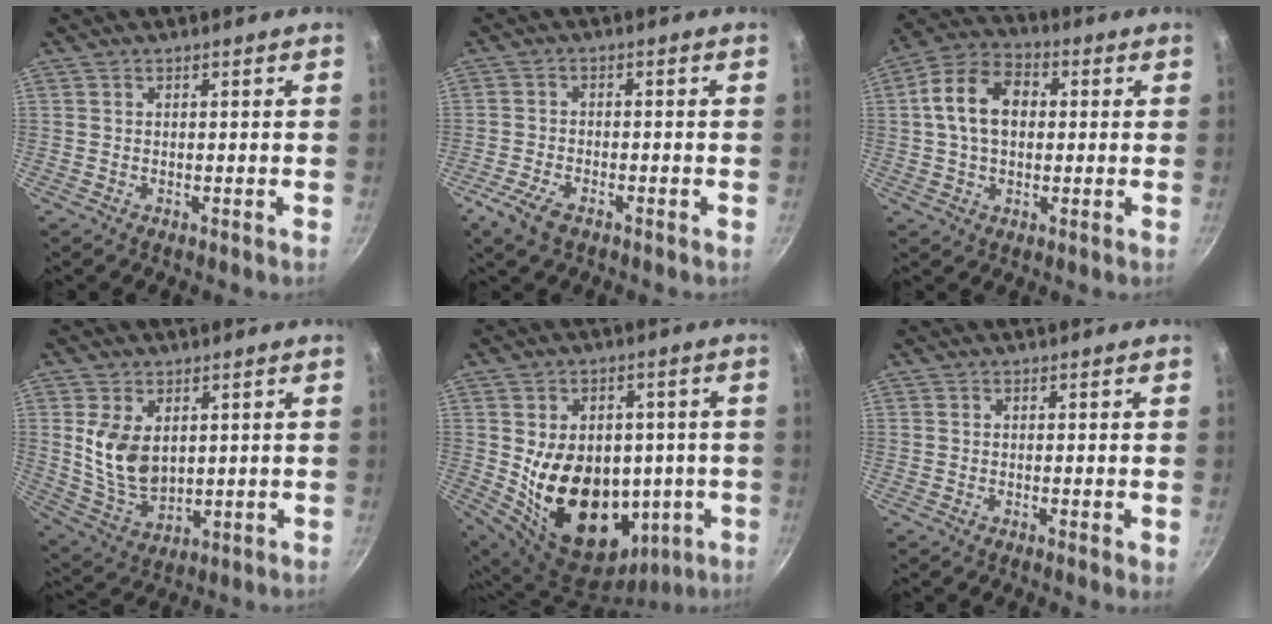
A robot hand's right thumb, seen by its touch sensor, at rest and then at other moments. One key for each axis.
{"total": 5.4, "fx": -3.3, "fy": 2.3, "fz": 3.5, "tx": -0.084, "ty": 0.012, "tz": -0.066}
{"total": 12.1, "fx": 1.4, "fy": 8.4, "fz": 8.5, "tx": -0.131, "ty": 0.023, "tz": 0.009}
{"total": 10.8, "fx": 2.3, "fy": 7.1, "fz": 7.8, "tx": -0.136, "ty": -0.026, "tz": 0.059}
{"total": 21.6, "fx": -1.4, "fy": 15.6, "fz": 14.8, "tx": -0.216, "ty": 0.001, "tz": 0.006}
{"total": 1.1, "fx": -0.2, "fy": 0.1, "fz": 1.1, "tx": -0.015, "ty": -0.004, "tz": -0.006}